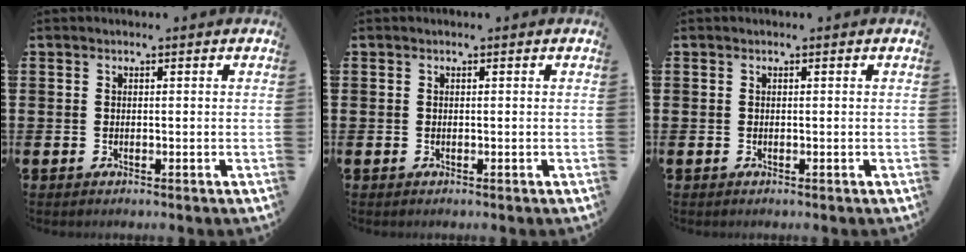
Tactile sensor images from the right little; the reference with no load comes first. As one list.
[{"total": 0.0}, {"total": 0.0}]